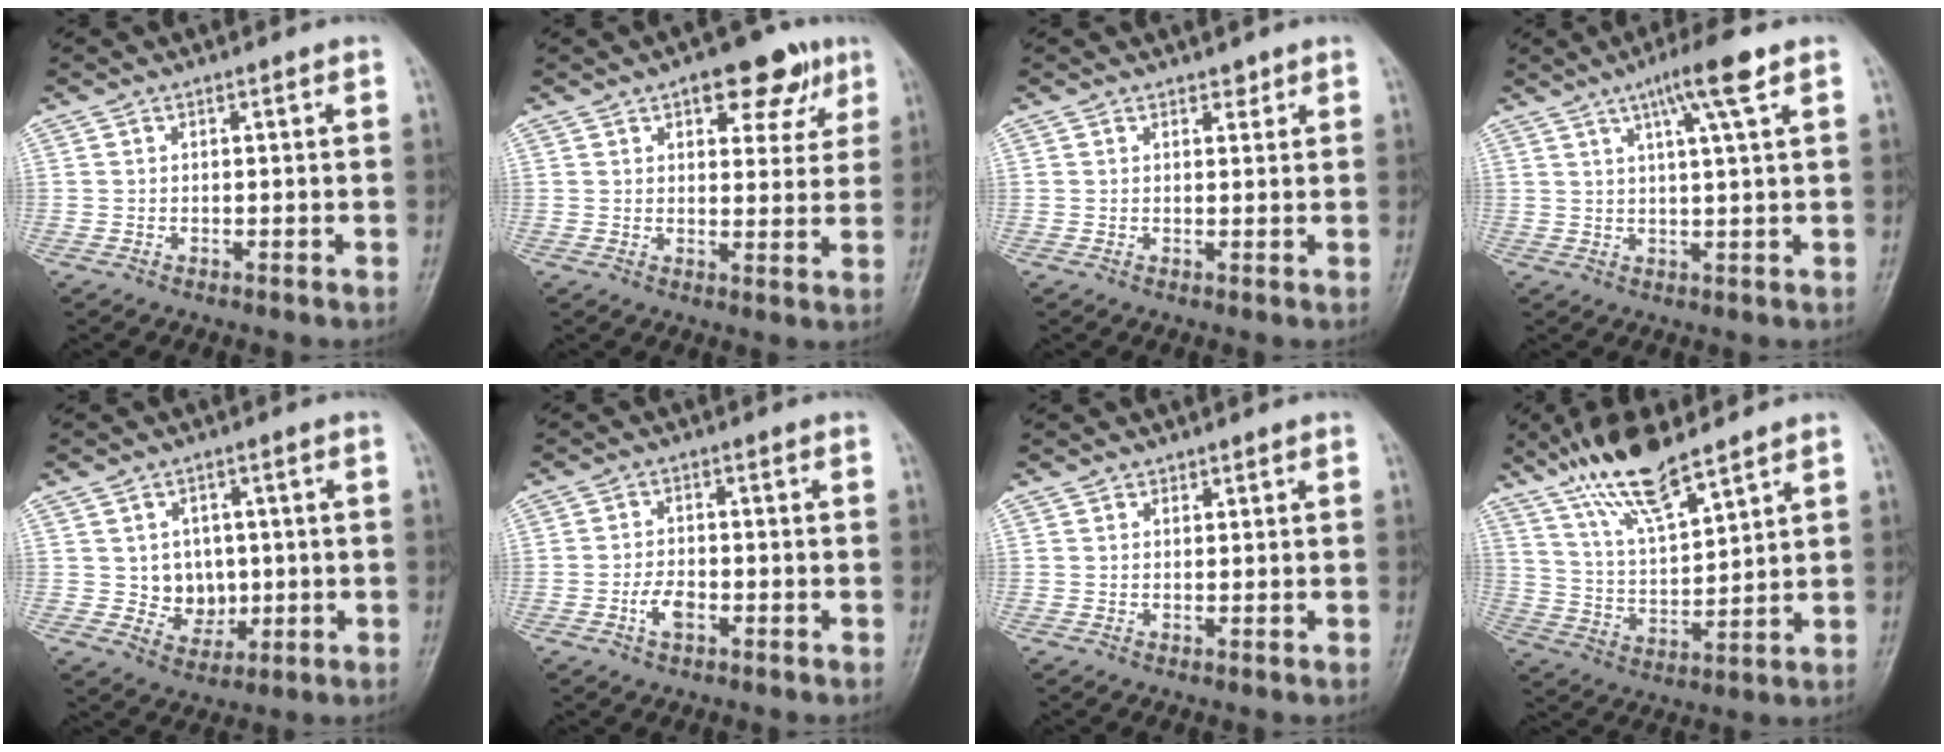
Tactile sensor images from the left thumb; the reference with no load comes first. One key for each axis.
{"total": 10.1, "fx": 5.5, "fy": 5.1, "fz": 6.8, "tx": -0.045, "ty": -0.015, "tz": 0.066}
{"total": 1.5, "fx": 1.2, "fy": 0.8, "fz": 0.5, "tx": 0.005, "ty": -0.007, "tz": 0.014}
{"total": 7.5, "fx": 3.9, "fy": 0.1, "fz": 6.4, "tx": -0.115, "ty": -0.004, "tz": 0.067}
{"total": 6.5, "fx": 0.4, "fy": 5.7, "fz": 3.1, "tx": -0.011, "ty": -0.002, "tz": 0.017}
{"total": 3.6, "fx": -1.5, "fy": 2.0, "fz": 2.6, "tx": -0.050, "ty": 0.009, "tz": -0.028}
{"total": 1.0, "fx": 0.8, "fy": 0.6, "fz": 0.0, "tx": 0.015, "ty": -0.004, "tz": 0.008}
{"total": 13.8, "fx": 10.2, "fy": 3.3, "fz": 8.6, "tx": -0.149, "ty": -0.051, "tz": 0.202}